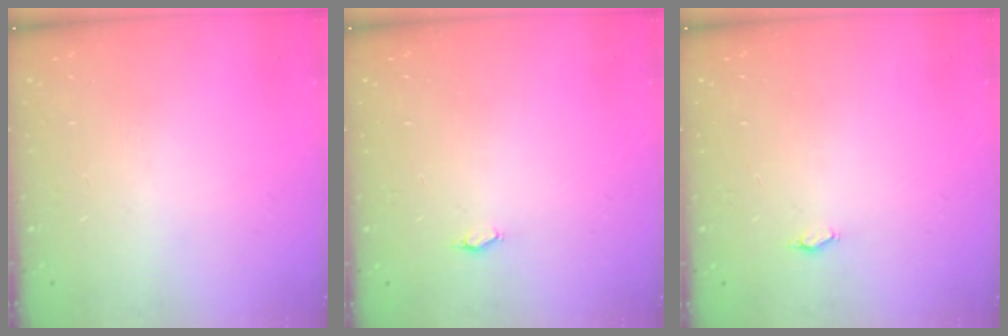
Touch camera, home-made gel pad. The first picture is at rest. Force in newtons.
{"total": 12.3, "press": 4.2, "slide": 11.6}
{"total": 12.3, "press": 4.2, "slide": 11.6}